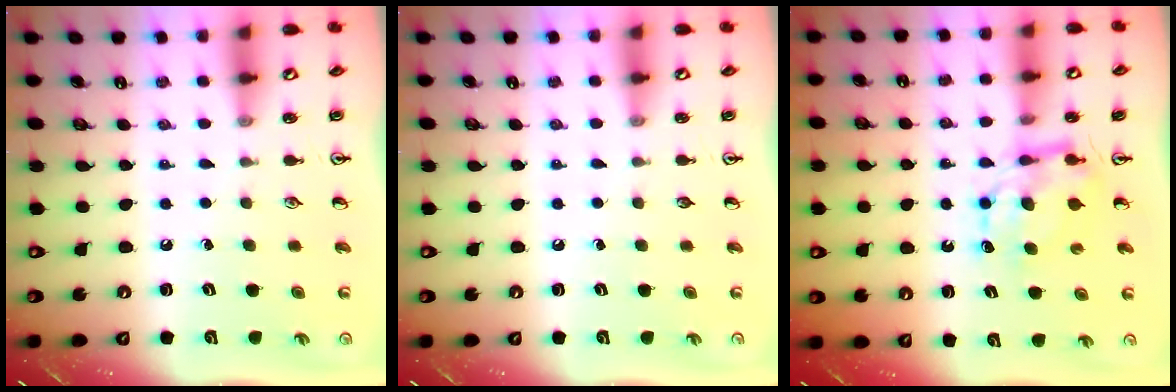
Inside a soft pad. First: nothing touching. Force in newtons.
{"total": 0.0}
{"total": 7.0, "press": 7.0, "slide": 0.6}